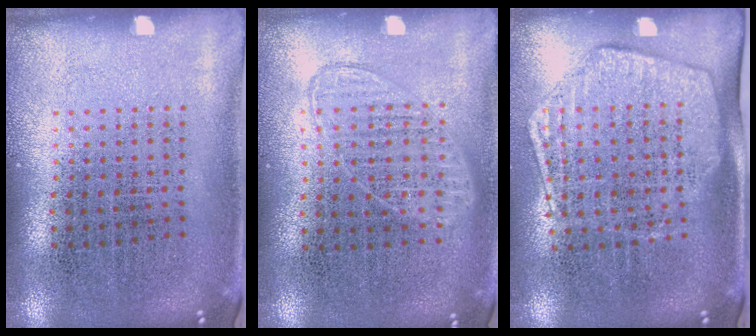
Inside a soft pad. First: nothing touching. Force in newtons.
{"total": 0.9, "press": 0.9, "slide": 0.3}
{"total": 1.9, "press": 1.6, "slide": 1.1}